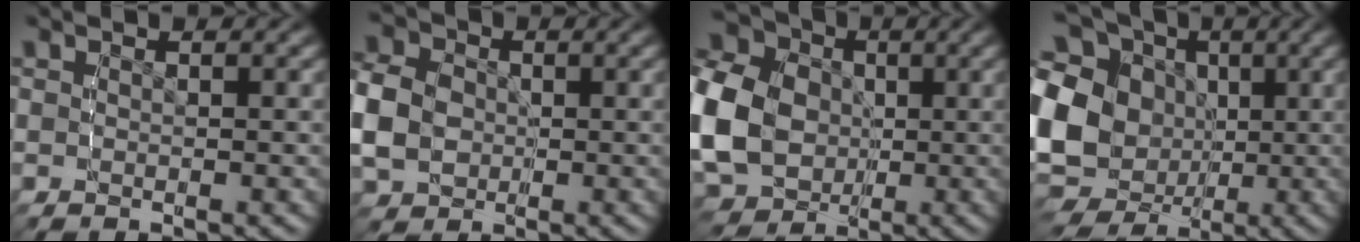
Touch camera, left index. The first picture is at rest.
{"total": 6.6, "force": [-0.1, 5.7, 3.3], "torque": [-0.082, -0.018, 0.004]}
{"total": 14.4, "force": [0.5, 12.3, 7.6], "torque": [-0.179, -0.023, 0.004]}
{"total": 17.6, "force": [0.3, 15.1, 8.9], "torque": [-0.192, -0.033, -0.001]}